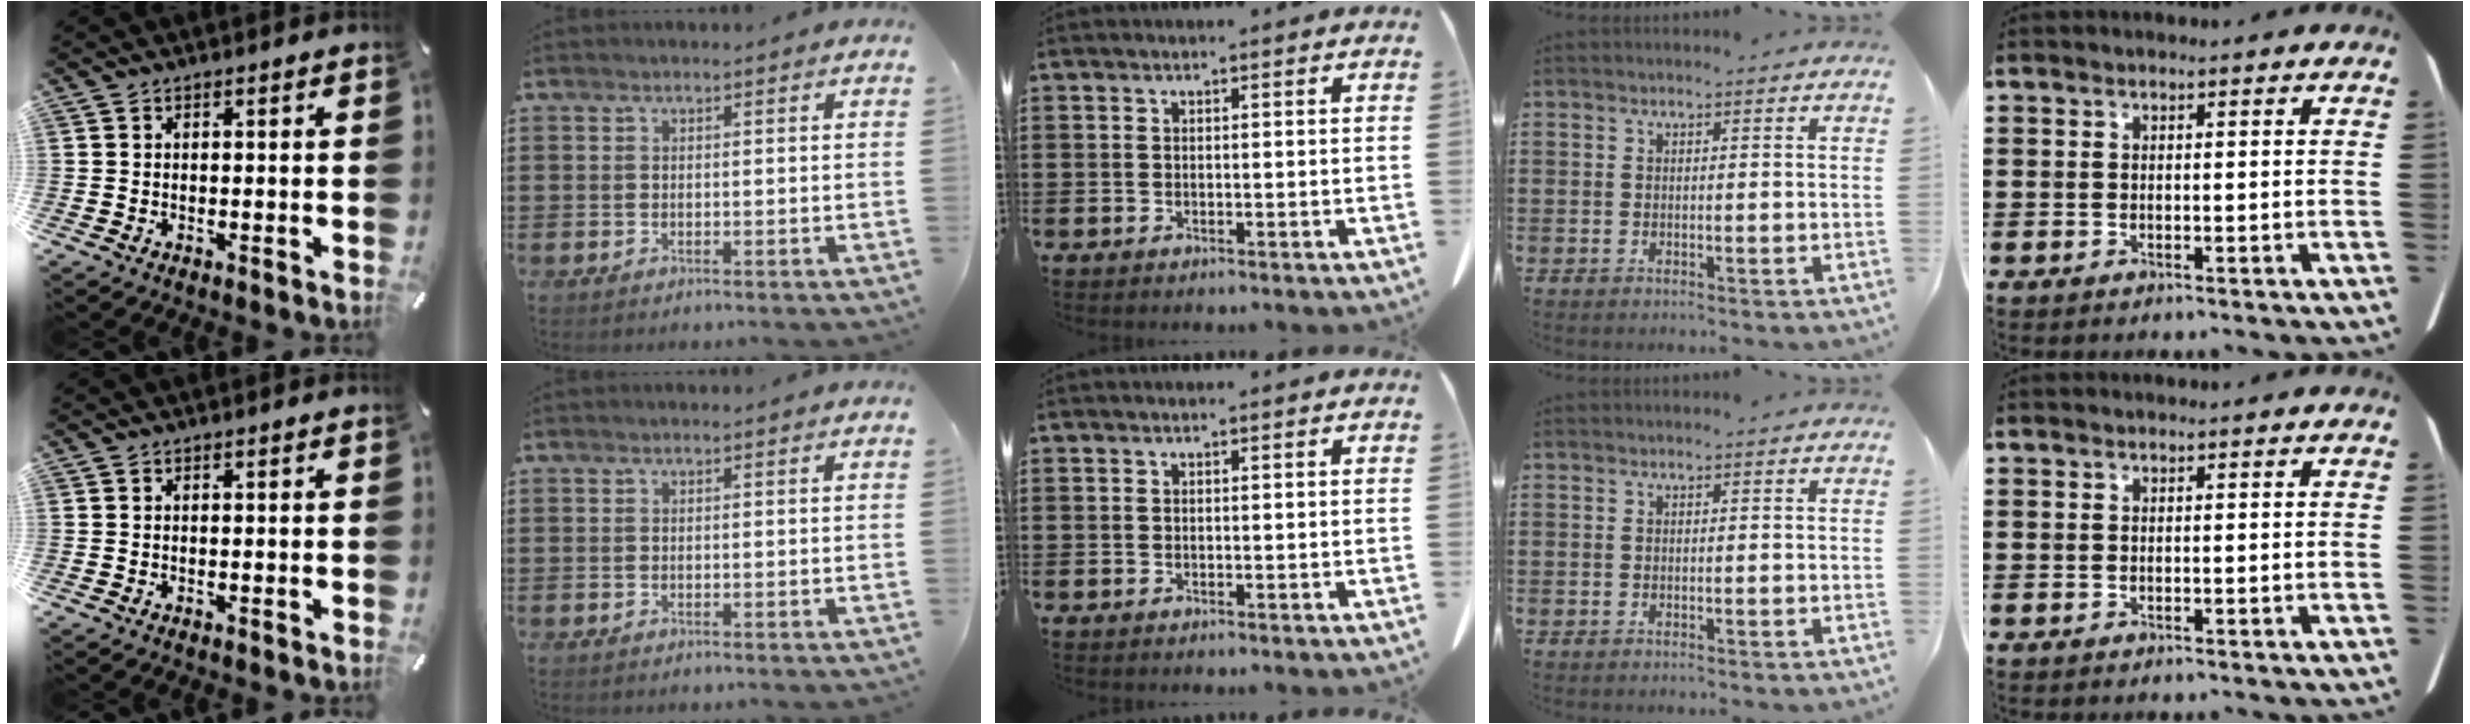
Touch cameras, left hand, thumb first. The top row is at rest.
{}